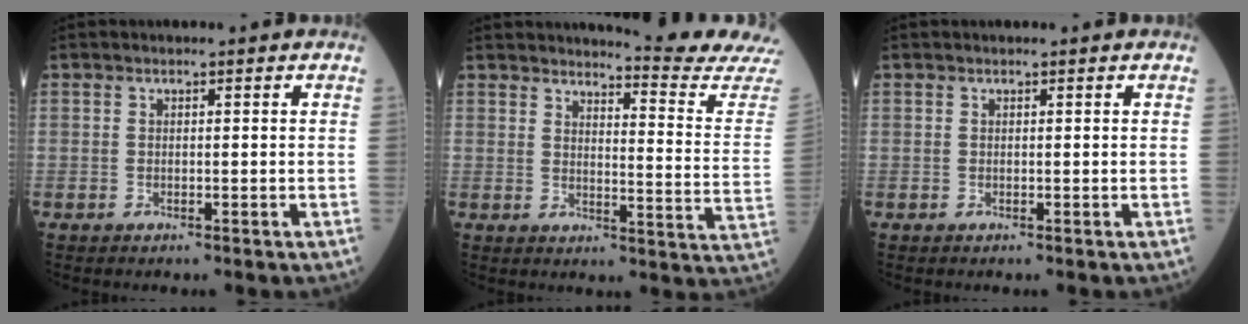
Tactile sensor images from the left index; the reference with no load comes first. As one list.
[{"total": 13.3, "force": [12.9, -2.8, 1.4], "torque": [-0.027, -0.125, 0.147]}, {"total": 0.0}]